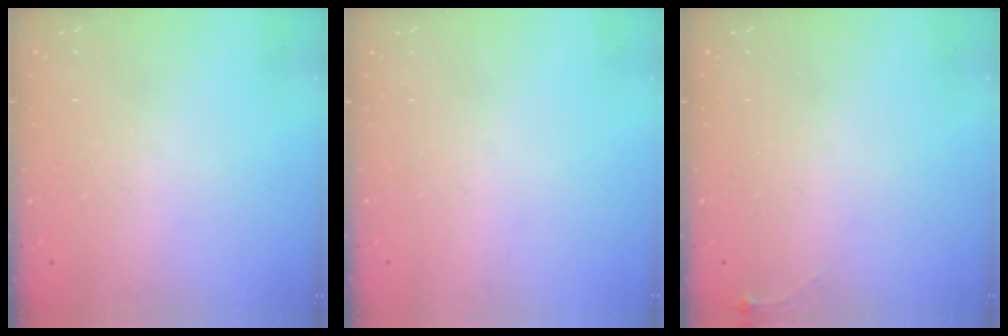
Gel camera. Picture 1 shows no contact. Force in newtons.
{"total": 0.0}
{"total": 4.0, "press": 3.9, "slide": 0.6}